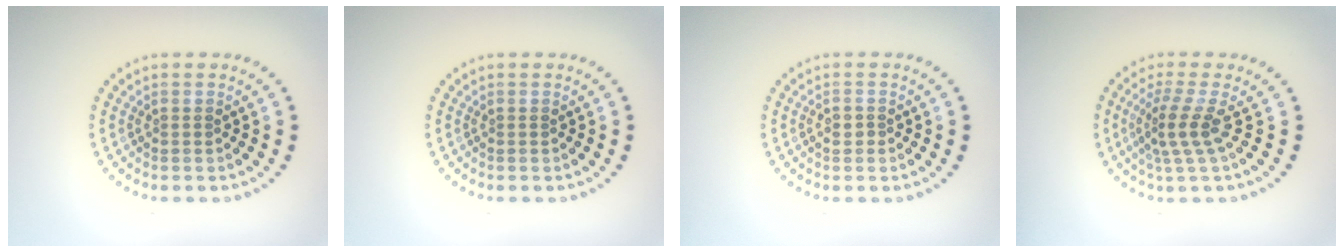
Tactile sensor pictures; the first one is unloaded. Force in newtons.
{"total": 0.0}
{"total": 0.6, "press": 0.6, "slide": 0.1}
{"total": 3.0, "press": 2.0, "slide": 2.3}